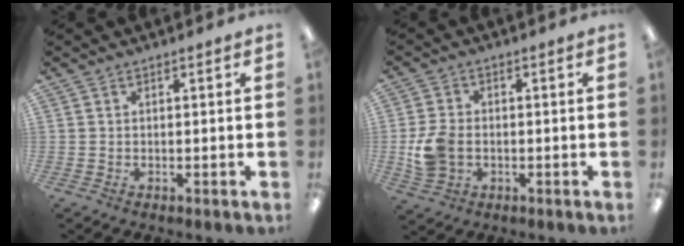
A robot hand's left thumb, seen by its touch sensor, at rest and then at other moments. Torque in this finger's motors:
{"motor_torque": [-0.46, 0.68, -0.07, 0.08, 0.04]}